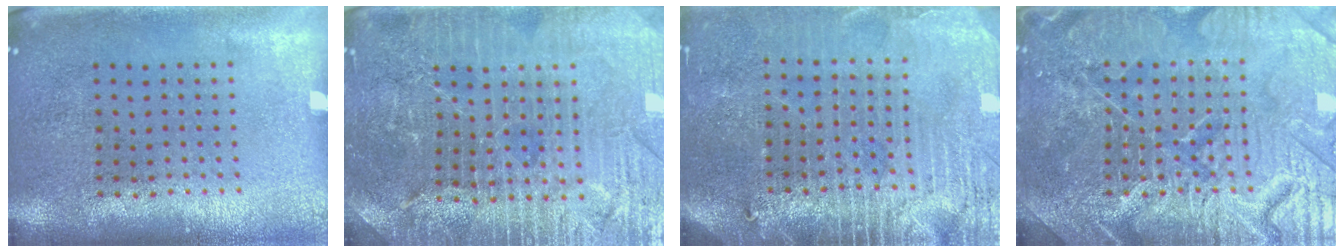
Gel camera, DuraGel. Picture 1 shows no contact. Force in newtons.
{"total": 4.4, "press": 4.1, "slide": 1.5}
{"total": 3.9, "press": 3.5, "slide": 1.7}
{"total": 7.8, "press": 7.7, "slide": 0.9}